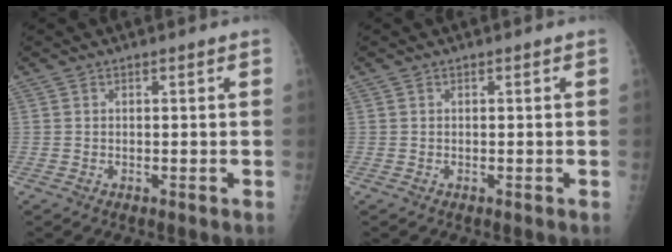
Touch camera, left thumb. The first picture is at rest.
{"total": 0.0}